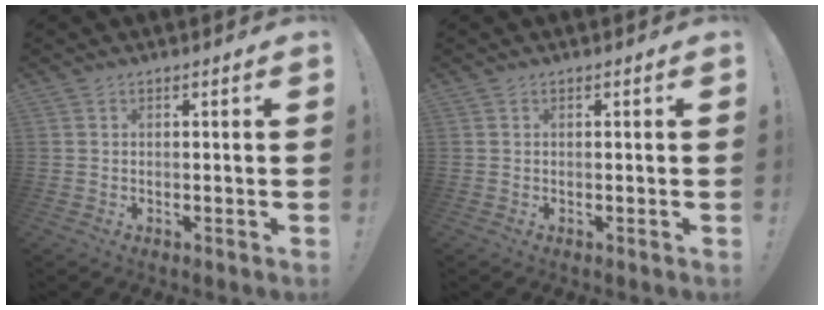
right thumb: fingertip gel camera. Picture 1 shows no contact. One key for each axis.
{"total": 0.0}